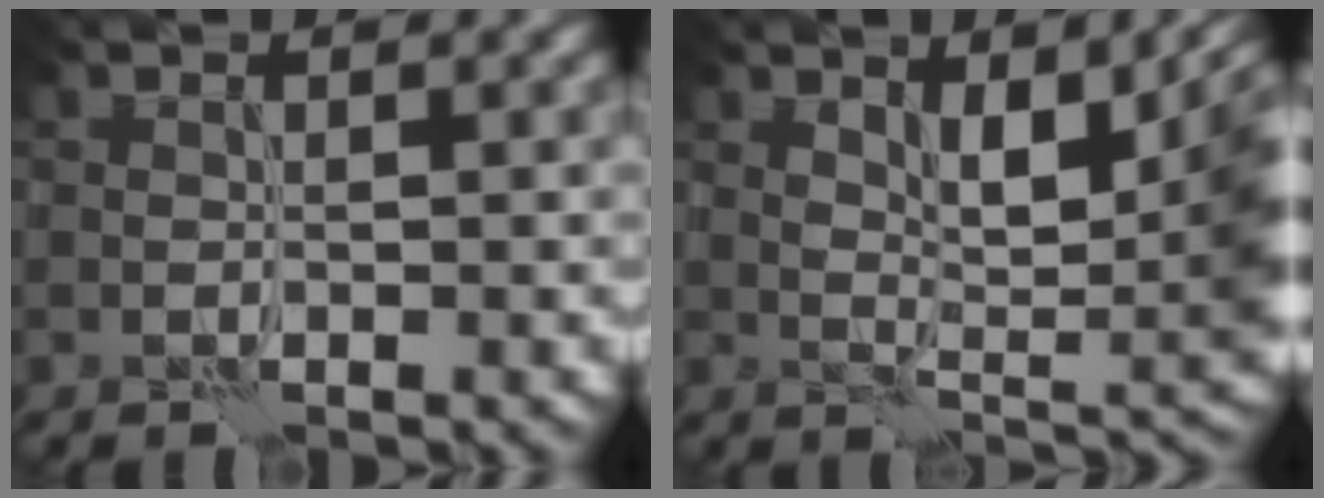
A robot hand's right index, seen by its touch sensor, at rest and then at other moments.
{"total": 9.8, "force": [2.0, 3.6, 8.9], "torque": [-0.135, 0.001, 0.033]}